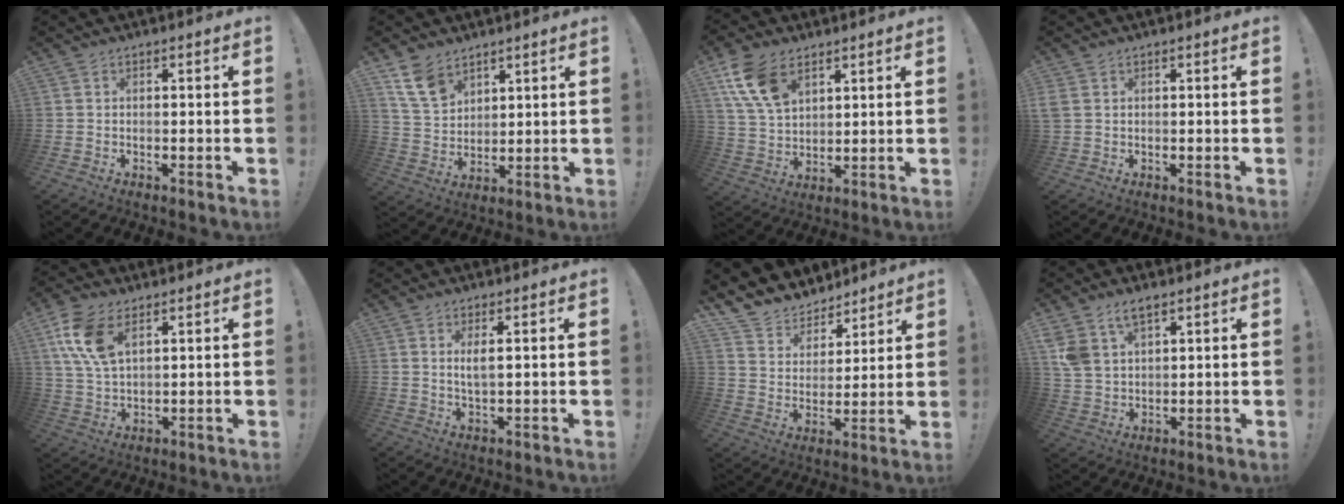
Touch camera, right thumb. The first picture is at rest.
{"total": 10.7, "force": [7.2, 6.7, 4.3], "torque": [-0.088, -0.034, 0.144]}
{"total": 12.9, "force": [7.0, 7.9, 7.5], "torque": [-0.150, -0.018, 0.140]}
{"total": 2.4, "force": [1.0, 1.7, 1.3], "torque": [-0.033, 0.006, 0.022]}
{"total": 11.8, "force": [5.6, 6.6, 7.9], "torque": [-0.164, -0.007, 0.109]}
{"total": 3.2, "force": [1.1, 0.6, 2.9], "torque": [-0.051, -0.008, 0.018]}
{"total": 9.5, "force": [7.7, 5.5, 0.8], "torque": [-0.030, -0.068, 0.151]}
{"total": 8.3, "force": [5.3, 4.7, 4.3], "torque": [-0.080, -0.016, 0.104]}